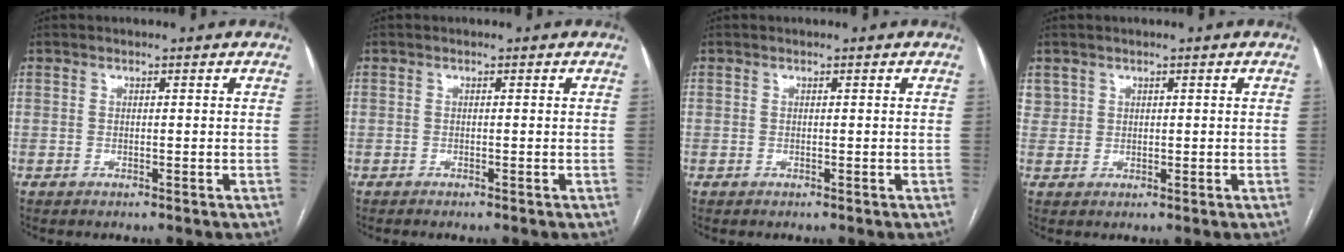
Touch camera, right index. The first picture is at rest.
{"total": 0.8, "force": [-0.6, -0.1, 0.4], "torque": [-0.008, -0.001, -0.010]}
{"total": 0.0}
{"total": 2.3, "force": [1.2, 2.0, 0.1], "torque": [0.009, 0.007, 0.020]}